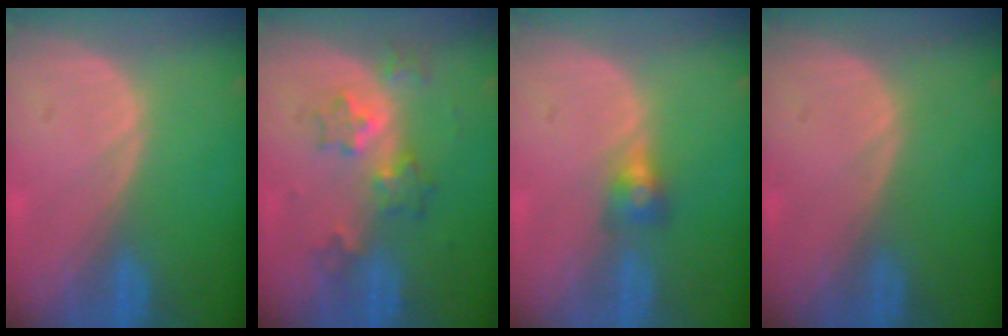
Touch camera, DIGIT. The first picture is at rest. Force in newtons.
{"total": 6.2, "press": 5.5, "slide": 3.0}
{"total": 2.8, "press": 2.5, "slide": 1.3}
{"total": 0.0}